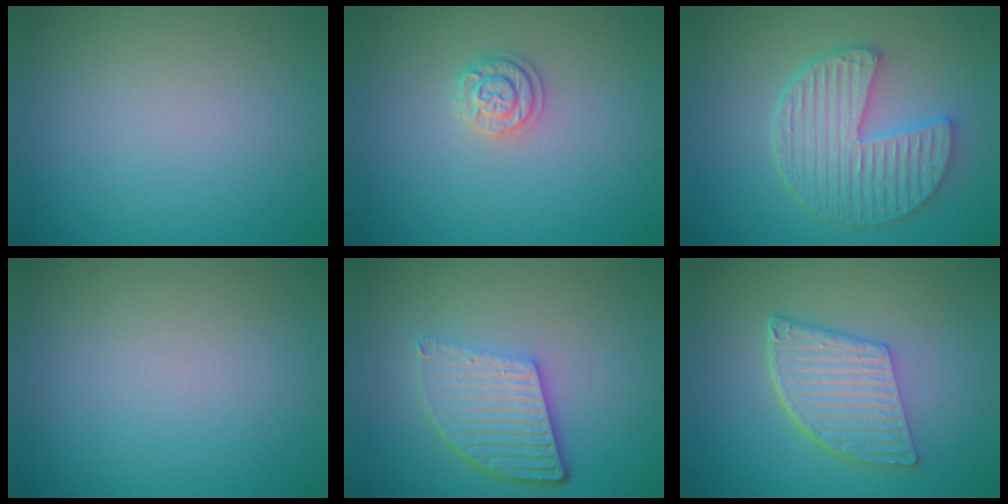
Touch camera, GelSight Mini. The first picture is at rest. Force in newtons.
{"total": 1.7, "press": 1.7, "slide": 0.3}
{"total": 5.4, "press": 4.5, "slide": 3.0}
{"total": 0.0}
{"total": 5.5, "press": 4.0, "slide": 3.9}
{"total": 5.6, "press": 4.2, "slide": 3.7}